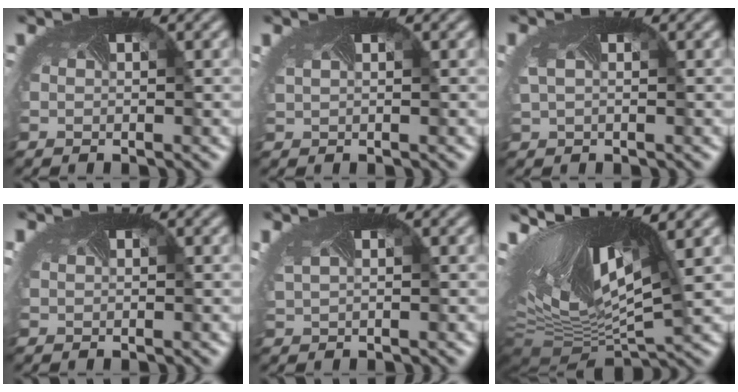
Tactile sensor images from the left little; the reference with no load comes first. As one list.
[{"total": 1.4, "force": [0.7, 0.8, 0.9], "torque": [-0.026, 0.004, 0.014]}, {"total": 1.2, "force": [0.2, 0.8, 0.9], "torque": [-0.040, -0.004, 0.020]}, {"total": 1.3, "force": [0.5, 0.8, 0.9], "torque": [-0.027, 0.003, 0.011]}, {"total": 2.5, "force": [1.2, 1.4, 1.7], "torque": [-0.051, 0.009, 0.031]}, {"total": 15.3, "force": [4.0, 6.8, 13.2], "torque": [-0.245, 0.003, 0.086]}]